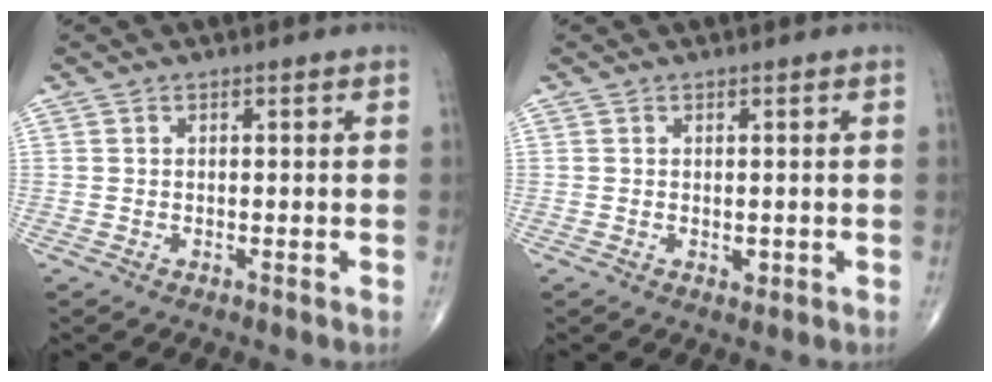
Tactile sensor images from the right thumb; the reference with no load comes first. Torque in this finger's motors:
{"motor_torque": [0.50, 0.64, -0.03, -0.24, 0.02]}